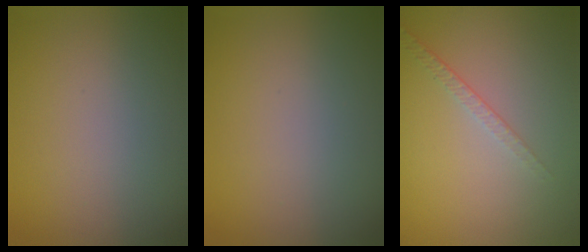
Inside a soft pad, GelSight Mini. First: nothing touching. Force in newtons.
{"total": 0.0}
{"total": 1.4, "press": 0.8, "slide": 1.1}